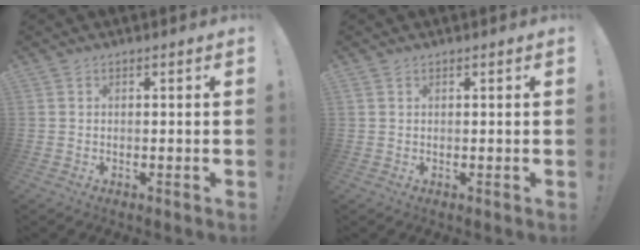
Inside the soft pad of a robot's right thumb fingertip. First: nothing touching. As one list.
[{"total": 0.6, "force": [0.5, 0.3, 0.2], "torque": [-0.011, 0.002, 0.012]}]